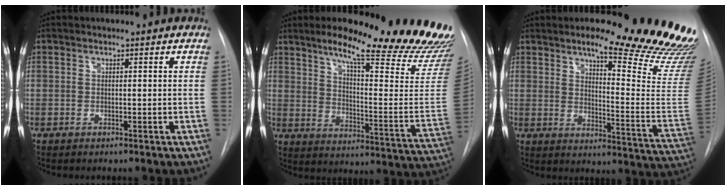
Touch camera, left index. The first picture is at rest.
{"total": 26.2, "force": [21.3, 1.8, 15.1], "torque": [-0.194, -0.086, 0.274]}
{"total": 22.9, "force": [18.3, 1.8, 13.6], "torque": [-0.152, -0.102, 0.219]}